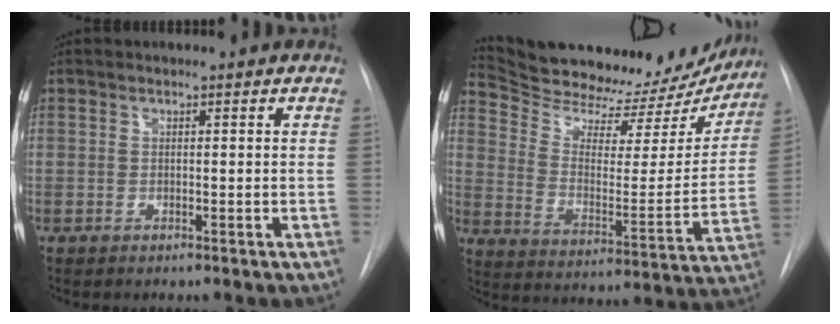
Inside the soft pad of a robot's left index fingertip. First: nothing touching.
{"total": 23.8, "force": [22.3, 6.0, 5.9], "torque": [-0.087, -0.039, 0.306]}